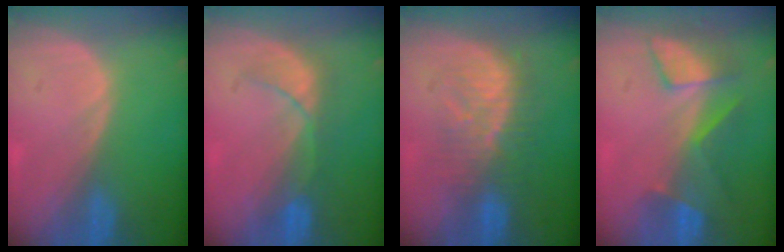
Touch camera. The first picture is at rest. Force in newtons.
{"total": 5.1, "press": 5.1, "slide": 0.7}
{"total": 8.0, "press": 7.8, "slide": 1.5}
{"total": 8.4, "press": 7.2, "slide": 4.4}